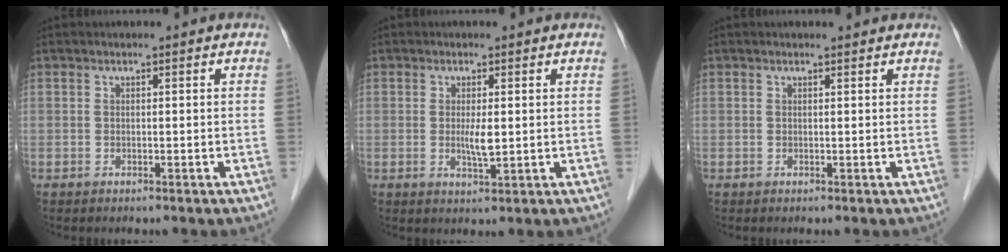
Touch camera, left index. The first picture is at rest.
{"total": 2.8, "force": [0.1, 0.5, 2.8], "torque": [-0.054, -0.005, 0.005]}
{"total": 1.2, "force": [1.1, 0.2, 0.2], "torque": [-0.012, 0.004, 0.013]}